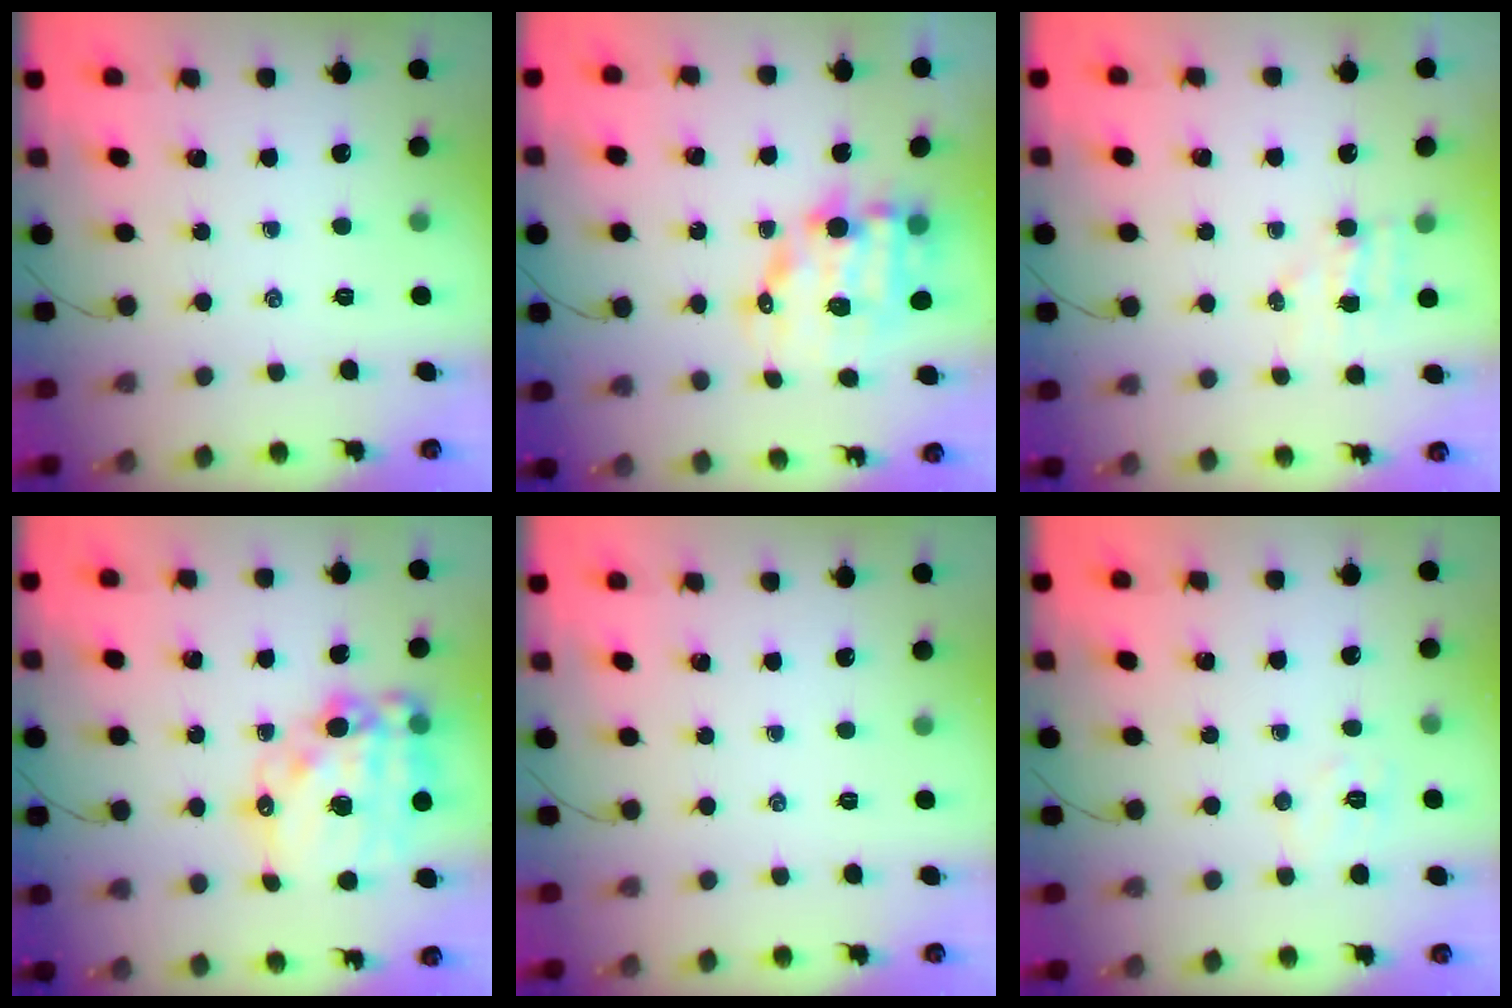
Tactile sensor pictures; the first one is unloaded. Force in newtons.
{"total": 12.1, "press": 11.8, "slide": 3.0}
{"total": 3.8, "press": 3.7, "slide": 0.8}
{"total": 21.1, "press": 20.7, "slide": 4.4}
{"total": 0.0}
{"total": 6.0, "press": 5.9, "slide": 1.1}